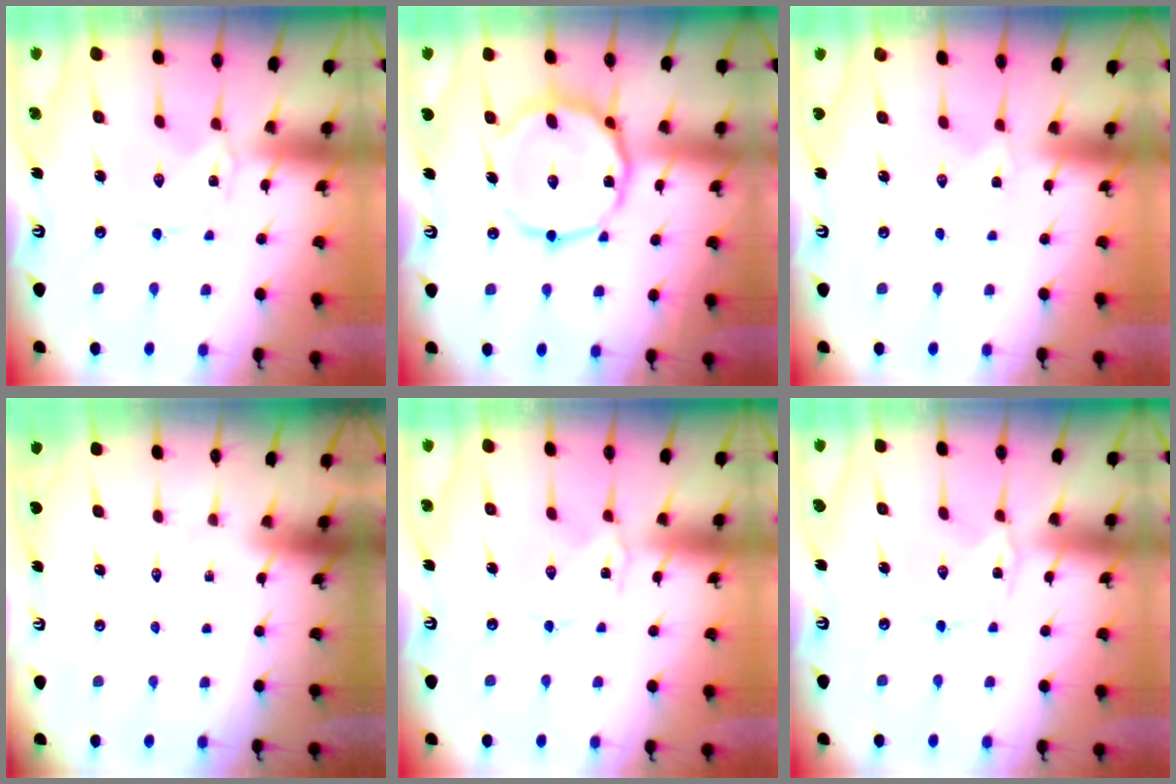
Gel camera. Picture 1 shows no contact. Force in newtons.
{"total": 15.6, "press": 15.6, "slide": 1.1}
{"total": 0.0}
{"total": 0.0}
{"total": 1.0, "press": 1.0, "slide": 0.1}
{"total": 1.3, "press": 1.2, "slide": 0.2}